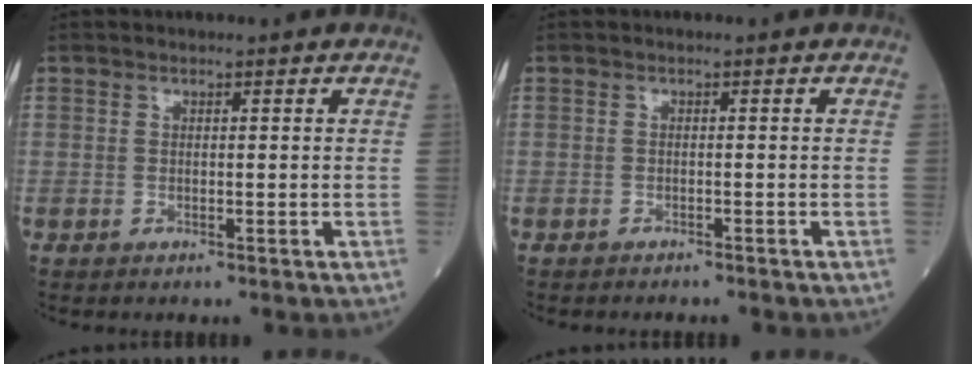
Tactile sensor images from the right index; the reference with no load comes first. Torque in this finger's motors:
{"motor_torque": [-0.06, 0.04, -0.14, -0.02]}